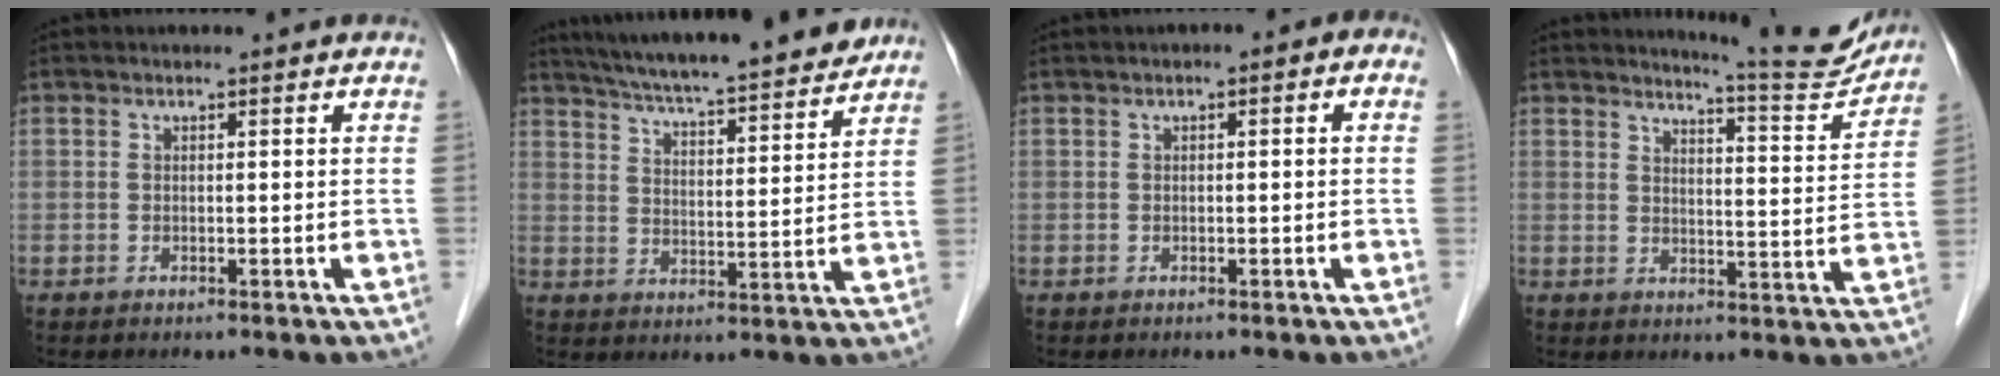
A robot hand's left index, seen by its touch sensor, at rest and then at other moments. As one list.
[{"total": 19.2, "force": [17.1, 1.7, 8.7], "torque": [-0.140, 0.011, 0.247]}, {"total": 2.0, "force": [0.2, 0.8, 1.9], "torque": [-0.019, 0.017, -0.002]}, {"total": 9.6, "force": [9.5, -0.4, 1.3], "torque": [-0.026, -0.037, 0.118]}]